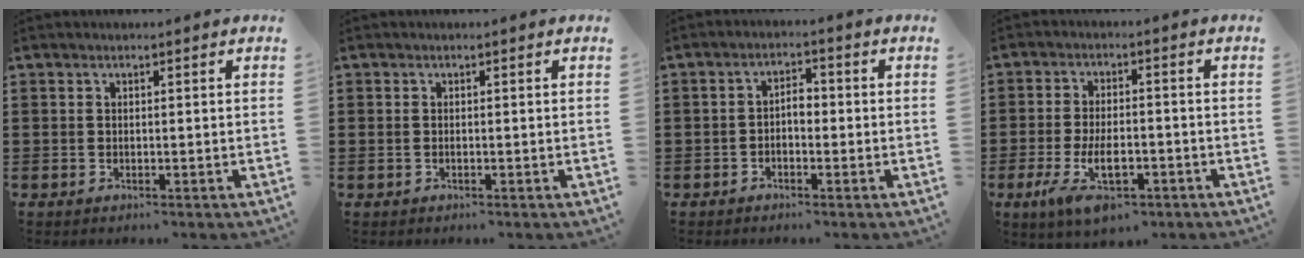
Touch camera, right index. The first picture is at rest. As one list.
[{"total": 0.5, "force": [-0.2, 0.3, 0.4], "torque": [-0.011, -0.001, -0.003]}, {"total": 2.3, "force": [-0.8, 1.1, 1.9], "torque": [-0.035, 0.006, -0.018]}, {"total": 8.2, "force": [-3.7, 3.4, 6.5], "torque": [-0.130, -0.008, -0.069]}]